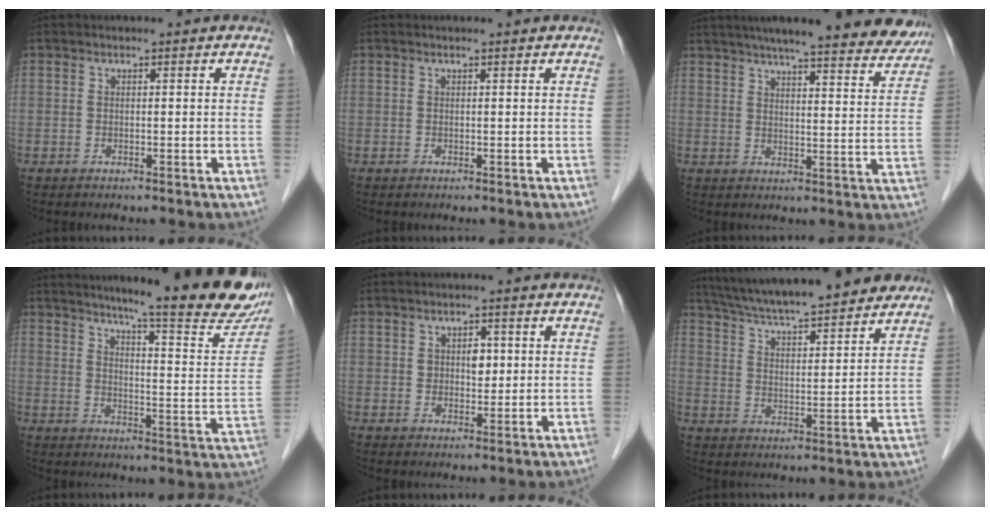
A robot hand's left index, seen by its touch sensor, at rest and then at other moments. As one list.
[{"total": 0.8, "force": [0.7, 0.0, 0.2], "torque": [-0.009, 0.003, 0.008]}, {"total": 23.3, "force": [20.3, 3.2, 10.9], "torque": [-0.156, -0.008, 0.250]}, {"total": 22.1, "force": [18.4, 1.1, 12.2], "torque": [-0.165, -0.058, 0.226]}, {"total": 2.7, "force": [0.6, 1.8, 1.9], "torque": [-0.027, 0.003, 0.011]}, {"total": 20.3, "force": [17.7, 2.7, 9.4], "torque": [-0.158, 0.031, 0.263]}]